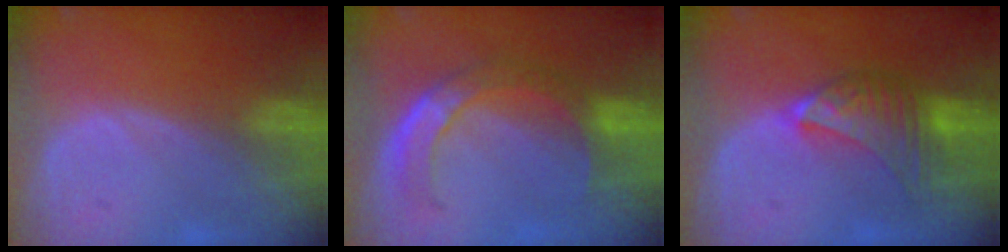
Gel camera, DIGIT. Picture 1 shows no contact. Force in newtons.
{"total": 8.0, "press": 6.8, "slide": 4.1}
{"total": 7.0, "press": 6.8, "slide": 1.4}